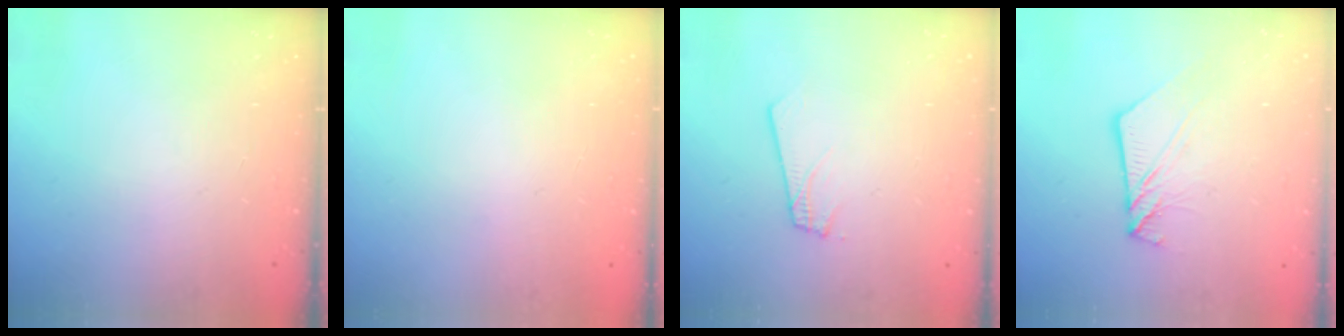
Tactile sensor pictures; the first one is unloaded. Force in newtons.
{"total": 0.7, "press": 0.3, "slide": 0.7}
{"total": 1.8, "press": 1.8, "slide": 0.1}
{"total": 9.0, "press": 8.9, "slide": 0.8}